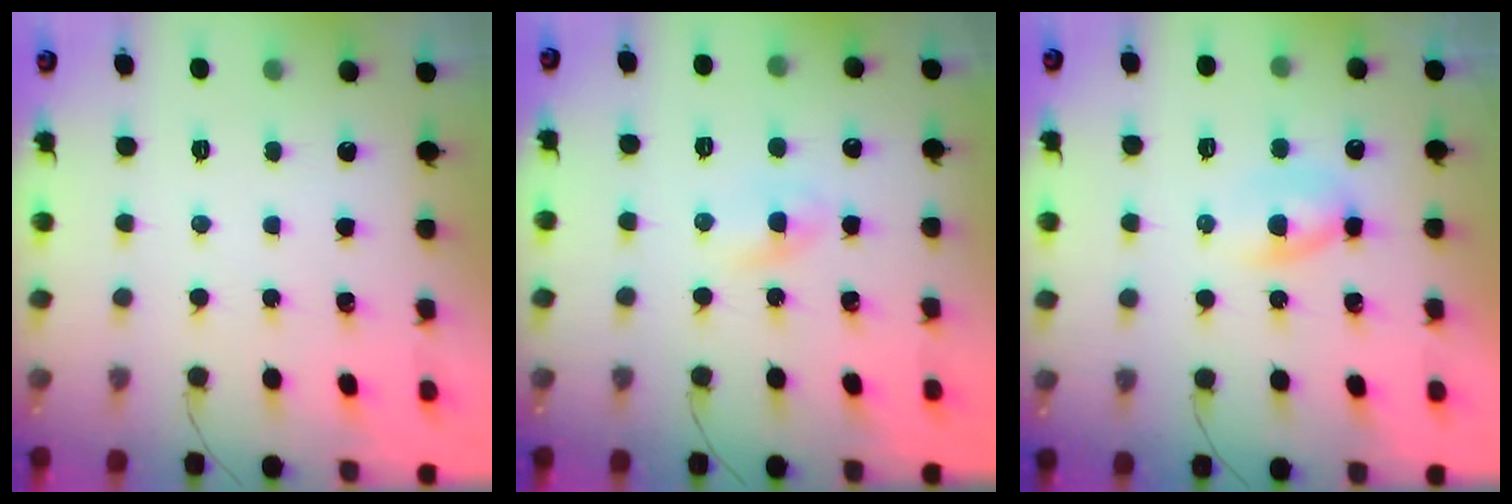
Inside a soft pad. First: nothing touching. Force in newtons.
{"total": 1.3, "press": 1.2, "slide": 0.5}
{"total": 3.5, "press": 3.3, "slide": 1.1}